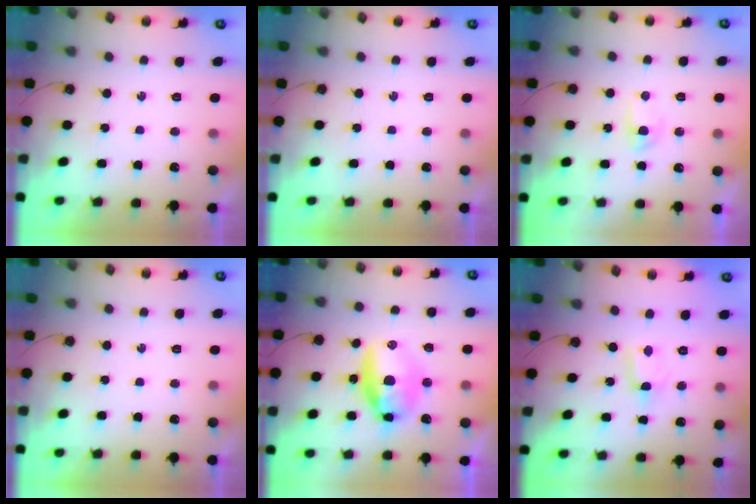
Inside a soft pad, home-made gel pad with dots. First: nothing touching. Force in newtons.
{"total": 0.0}
{"total": 2.7, "press": 2.6, "slide": 0.4}
{"total": 0.0}
{"total": 12.1, "press": 11.1, "slide": 4.8}
{"total": 0.6, "press": 0.3, "slide": 0.5}